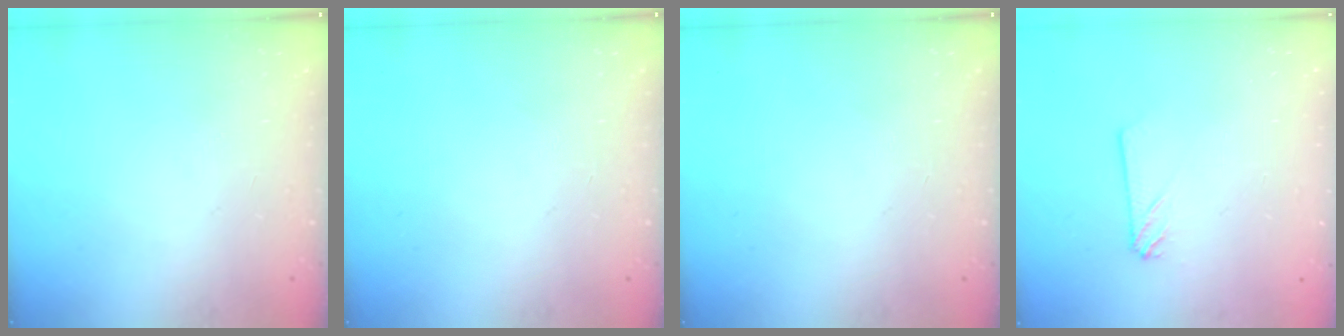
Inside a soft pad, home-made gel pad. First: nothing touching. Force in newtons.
{"total": 0.0}
{"total": 0.0}
{"total": 2.4, "press": 2.4, "slide": 0.2}